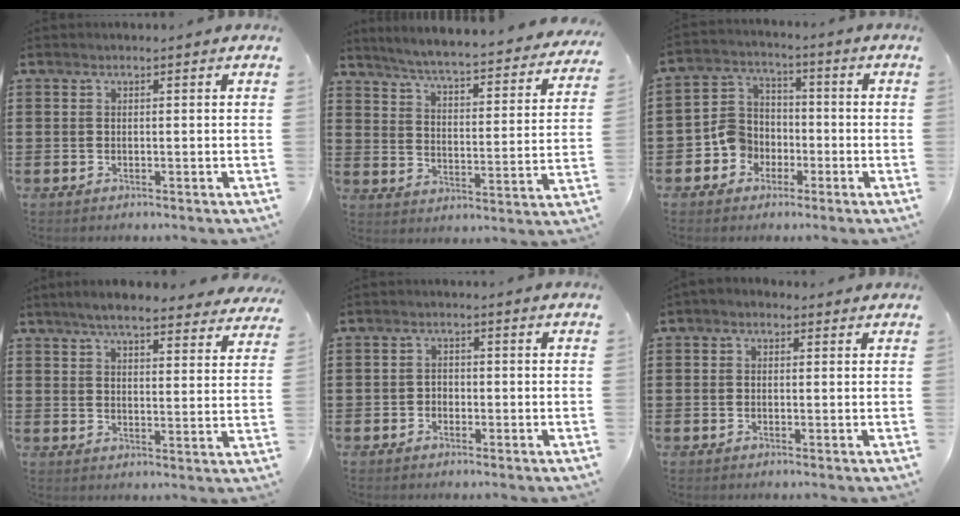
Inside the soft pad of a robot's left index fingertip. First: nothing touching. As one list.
[{"total": 4.7, "force": [4.4, -0.6, 1.4], "torque": [-0.051, -0.042, 0.069]}, {"total": 6.5, "force": [-2.4, 5.7, 2.0], "torque": [-0.071, 0.013, -0.049]}, {"total": 6.1, "force": [5.5, 0.6, 2.5], "torque": [-0.068, -0.018, 0.098]}, {"total": 1.3, "force": [-0.8, 1.0, 0.2], "torque": [-0.009, 0.003, -0.019]}, {"total": 1.0, "force": [0.3, 0.8, 0.6], "torque": [-0.012, 0.007, 0.005]}]